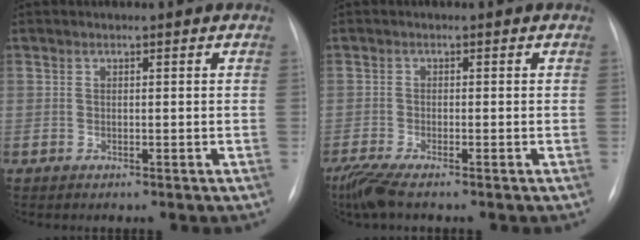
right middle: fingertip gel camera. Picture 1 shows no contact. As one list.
[{"total": 3.9, "force": [-3.0, 0.3, 2.5], "torque": [-0.058, -0.013, -0.062]}]